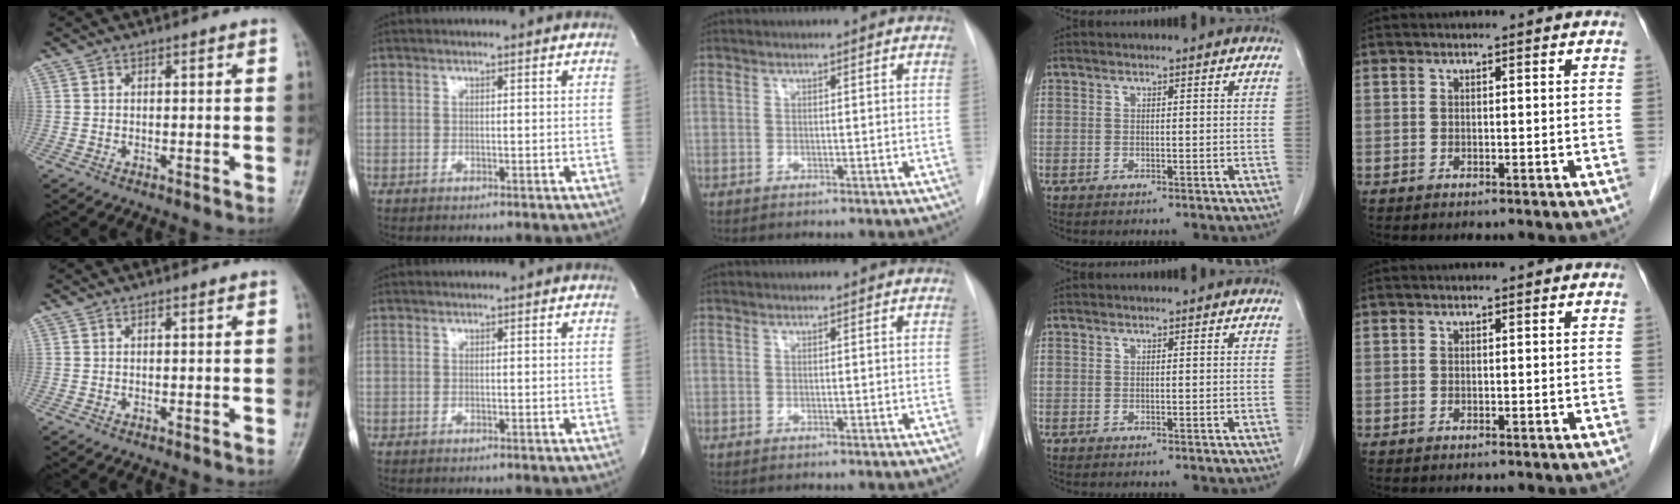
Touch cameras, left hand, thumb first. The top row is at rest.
{}